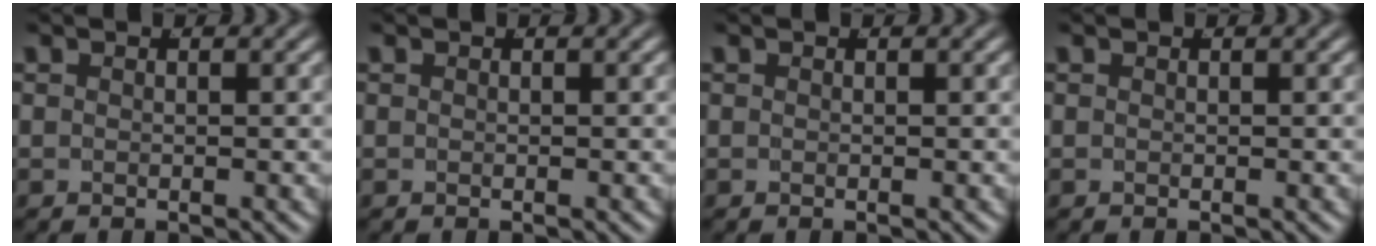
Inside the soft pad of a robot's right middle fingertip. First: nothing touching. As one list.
[{"total": 0.0}, {"total": 0.0}, {"total": 0.0}]